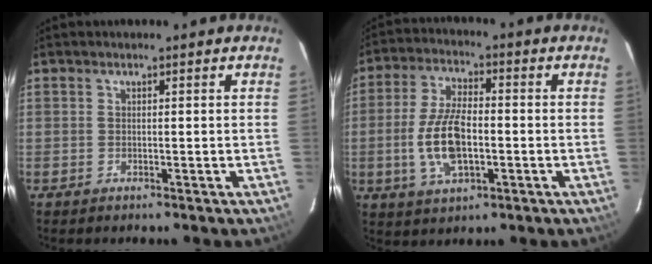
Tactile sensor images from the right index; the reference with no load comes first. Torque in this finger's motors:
{"motor_torque": [1.75, -0.38, 0.70, 0.10]}